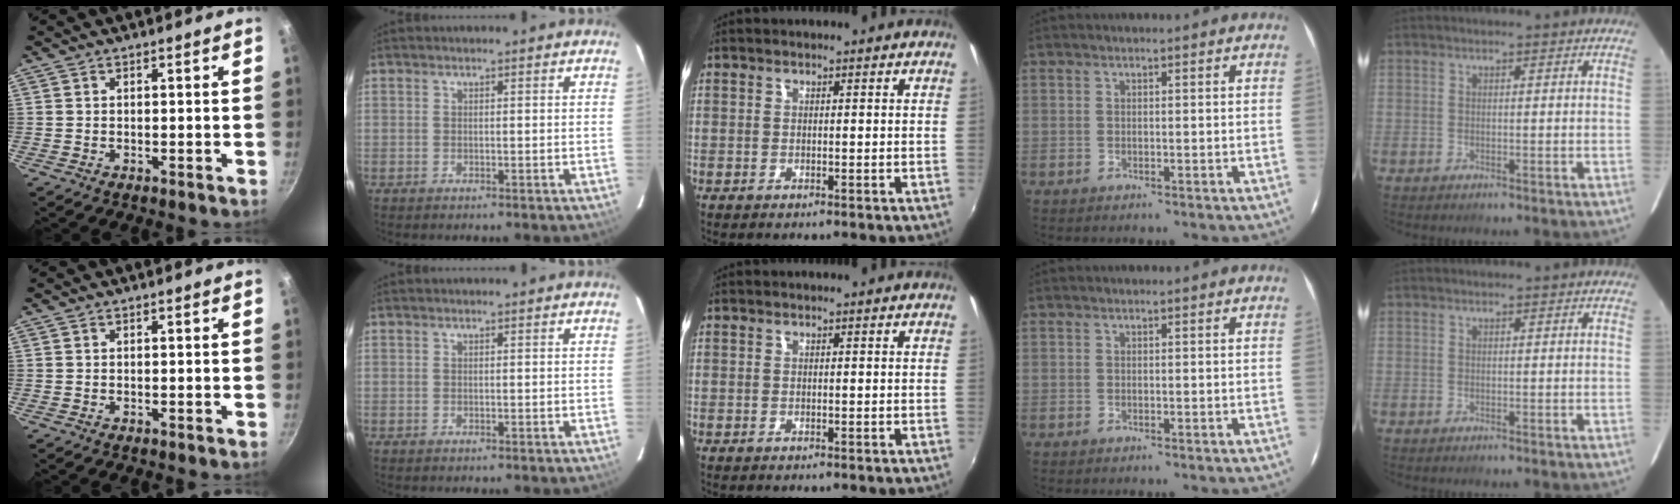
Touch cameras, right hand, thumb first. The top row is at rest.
{}